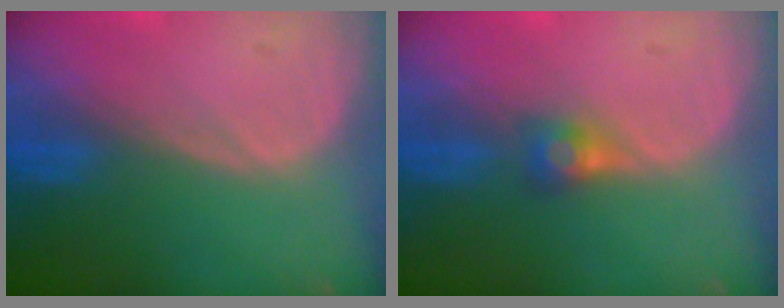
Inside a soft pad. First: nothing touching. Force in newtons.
{"total": 2.7, "press": 2.5, "slide": 0.9}